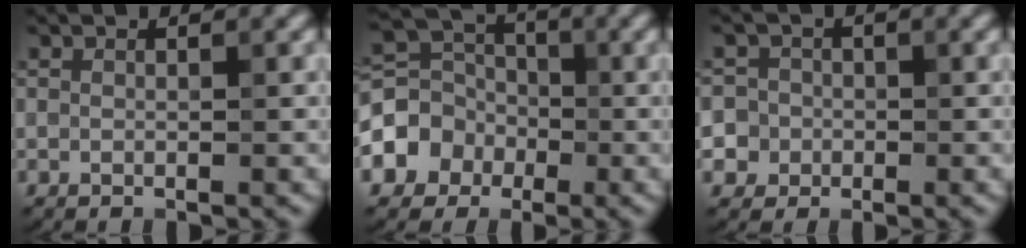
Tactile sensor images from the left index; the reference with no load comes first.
{"total": 4.2, "force": [-1.5, 3.6, 1.6], "torque": [-0.034, 0.016, -0.045]}
{"total": 6.8, "force": [-1.5, 6.5, 1.5], "torque": [-0.028, 0.016, -0.062]}